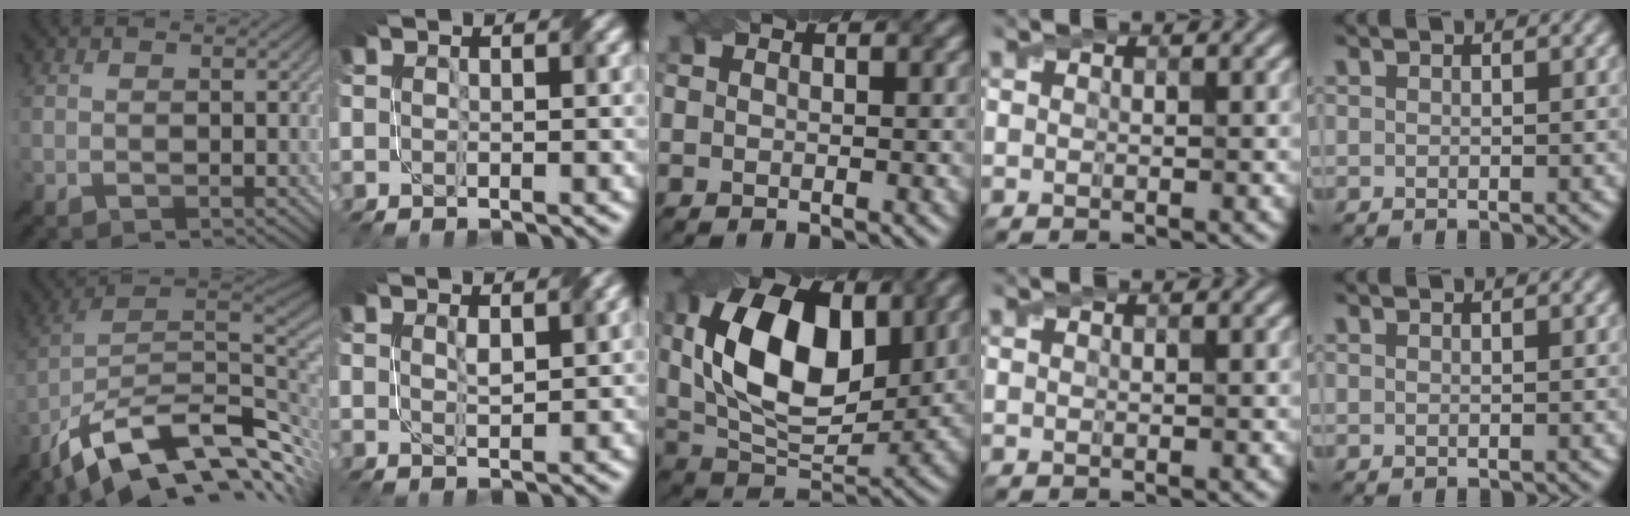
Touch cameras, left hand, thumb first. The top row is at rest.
{"thumb": {"total": 15.7, "force": [-6.9, 7.1, 12.2], "torque": [-0.245, -0.002, -0.125]}, "index": {"total": 0.9, "force": [0.6, -0.1, 0.7], "torque": [-0.017, 0.000, 0.013]}, "middle": {"total": 12.3, "force": [2.8, 6.9, 9.7], "torque": [-0.166, 0.007, 0.045]}}